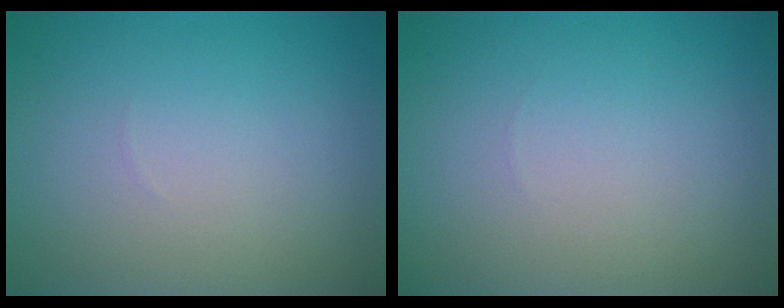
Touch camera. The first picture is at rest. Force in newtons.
{"total": 0.0}